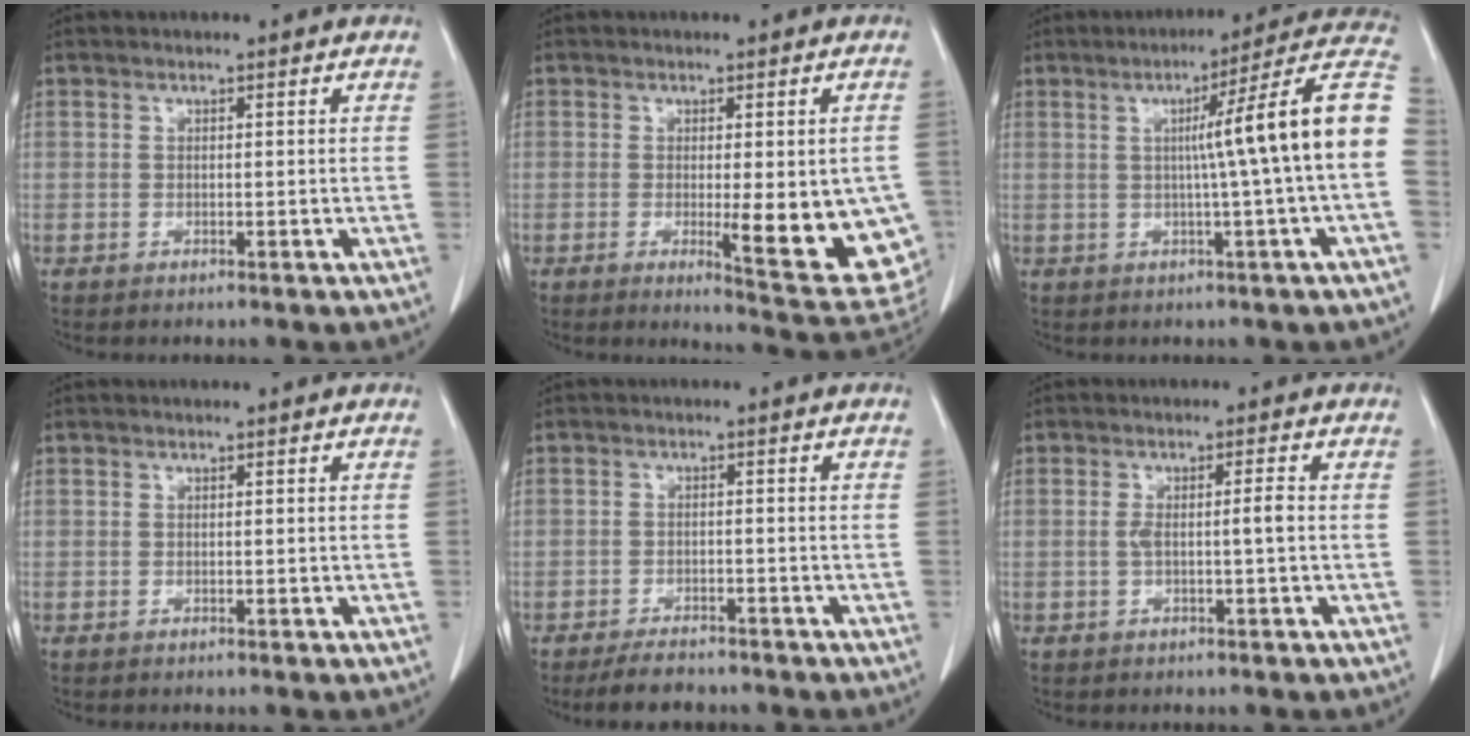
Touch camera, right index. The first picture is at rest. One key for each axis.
{"total": 12.9, "fx": -2.6, "fy": 2.9, "fz": 12.3, "tx": -0.103, "ty": -0.016, "tz": -0.025}
{"total": 14.2, "fx": 0.6, "fy": -2.0, "fz": 14.0, "tx": -0.184, "ty": 0.023, "tz": 0.003}
{"total": 0.0}
{"total": 4.0, "fx": -3.4, "fy": 1.6, "fz": 1.2, "tx": -0.022, "ty": -0.001, "tz": -0.055}
{"total": 3.0, "fx": -0.3, "fy": 0.0, "fz": 3.0, "tx": -0.057, "ty": 0.006, "tz": -0.002}